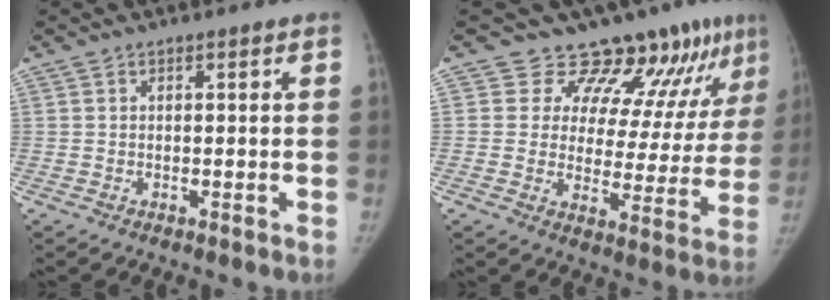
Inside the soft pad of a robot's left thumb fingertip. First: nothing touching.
{"total": 13.5, "force": [10.9, 5.3, 6.1], "torque": [-0.040, -0.076, 0.139]}